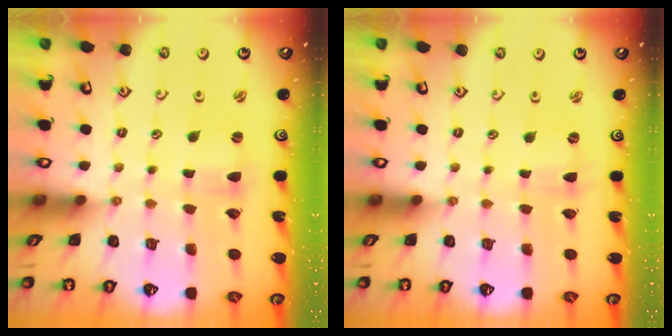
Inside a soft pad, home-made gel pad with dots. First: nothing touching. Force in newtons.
{"total": 0.0}